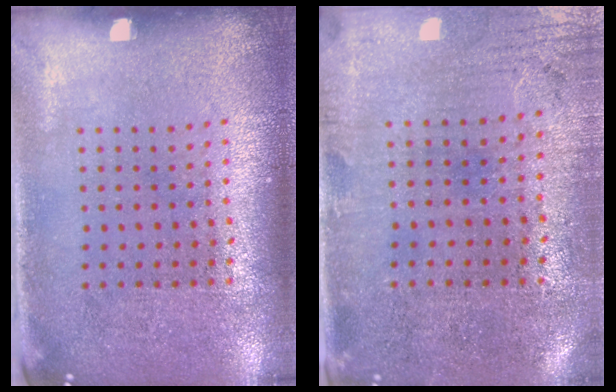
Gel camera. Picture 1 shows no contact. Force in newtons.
{"total": 0.5, "press": 0.2, "slide": 0.5}